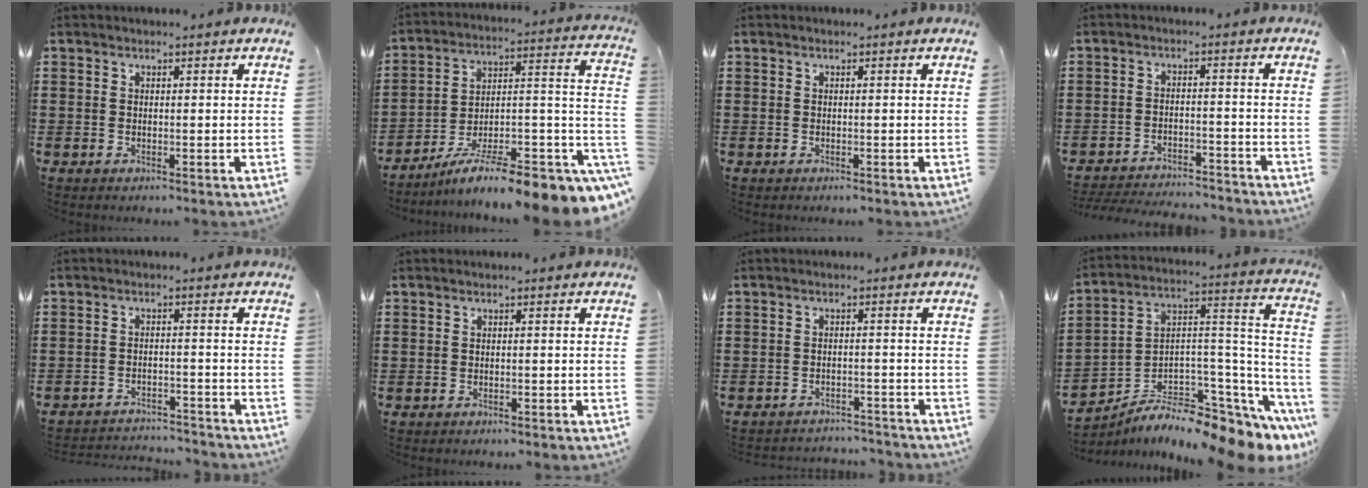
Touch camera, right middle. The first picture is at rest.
{"total": 9.7, "force": [-6.3, 1.4, 7.3], "torque": [-0.112, -0.010, -0.105]}
{"total": 0.0}
{"total": 4.0, "force": [-4.0, 0.3, 0.4], "torque": [-0.017, -0.001, -0.085]}
{"total": 3.1, "force": [-3.1, 0.2, 0.1], "torque": [-0.008, 0.000, -0.066]}
{"total": 0.6, "force": [-0.6, 0.1, 0.0], "torque": [-0.003, -0.001, -0.013]}
{"total": 2.6, "force": [-2.6, 0.2, 0.0], "torque": [-0.008, -0.002, -0.056]}
{"total": 7.2, "force": [-5.6, 2.1, 3.9], "torque": [-0.075, -0.013, -0.108]}